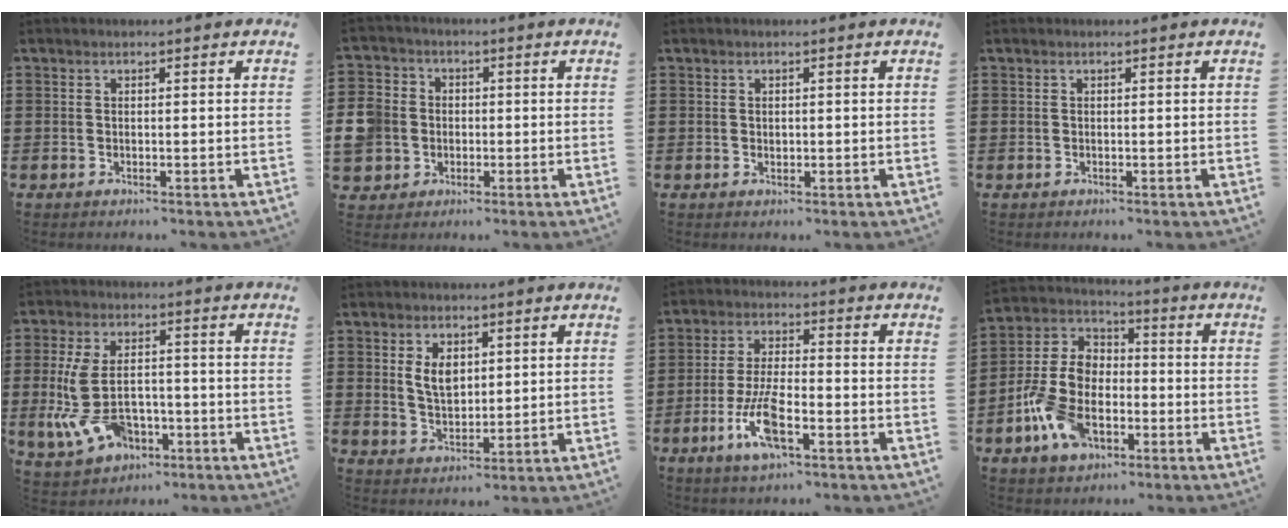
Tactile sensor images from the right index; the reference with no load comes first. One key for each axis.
{"total": 6.6, "fx": -1.2, "fy": 6.1, "fz": 2.3, "tx": -0.095, "ty": 0.007, "tz": -0.030}
{"total": 0.6, "fx": 0.2, "fy": 0.5, "fz": 0.1, "tx": -0.004, "ty": 0.004, "tz": 0.005}
{"total": 0.0}
{"total": 9.8, "fx": -2.1, "fy": 5.8, "fz": 7.6, "tx": -0.196, "ty": -0.002, "tz": -0.044}
{"total": 4.9, "fx": 1.5, "fy": 3.1, "fz": 3.5, "tx": -0.070, "ty": 0.008, "tz": 0.024}
{"total": 8.5, "fx": -3.6, "fy": 2.6, "fz": 7.3, "tx": -0.163, "ty": -0.011, "tz": -0.069}
{"total": 9.8, "fx": -3.2, "fy": 6.7, "fz": 6.4, "tx": -0.171, "ty": 0.006, "tz": -0.066}